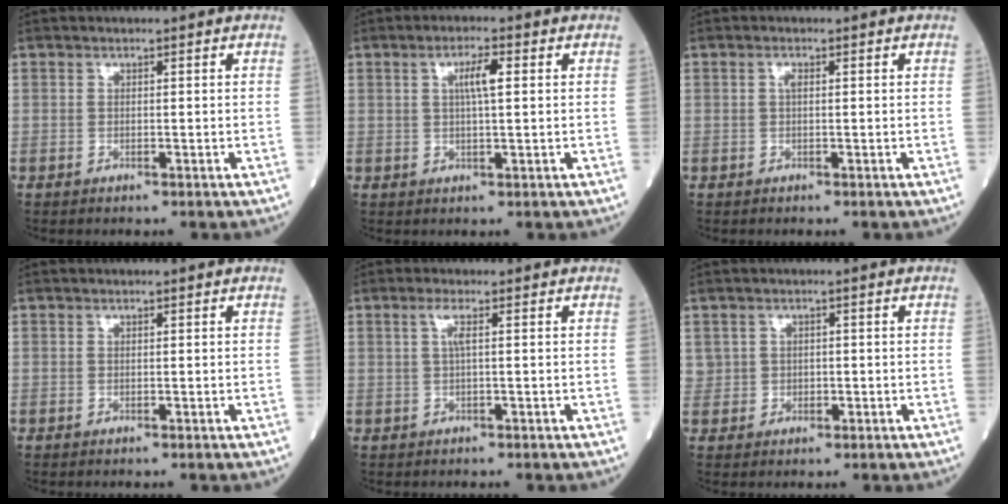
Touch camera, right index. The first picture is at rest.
{"total": 3.7, "force": [1.0, 0.3, 3.5], "torque": [-0.065, 0.004, 0.016]}
{"total": 0.8, "force": [0.2, 0.2, 0.7], "torque": [-0.016, 0.002, 0.005]}
{"total": 0.0}
{"total": 1.7, "force": [0.6, -0.1, 1.6], "torque": [-0.040, 0.008, 0.013]}
{"total": 2.2, "force": [0.5, 2.1, 0.4], "torque": [-0.007, 0.007, 0.018]}